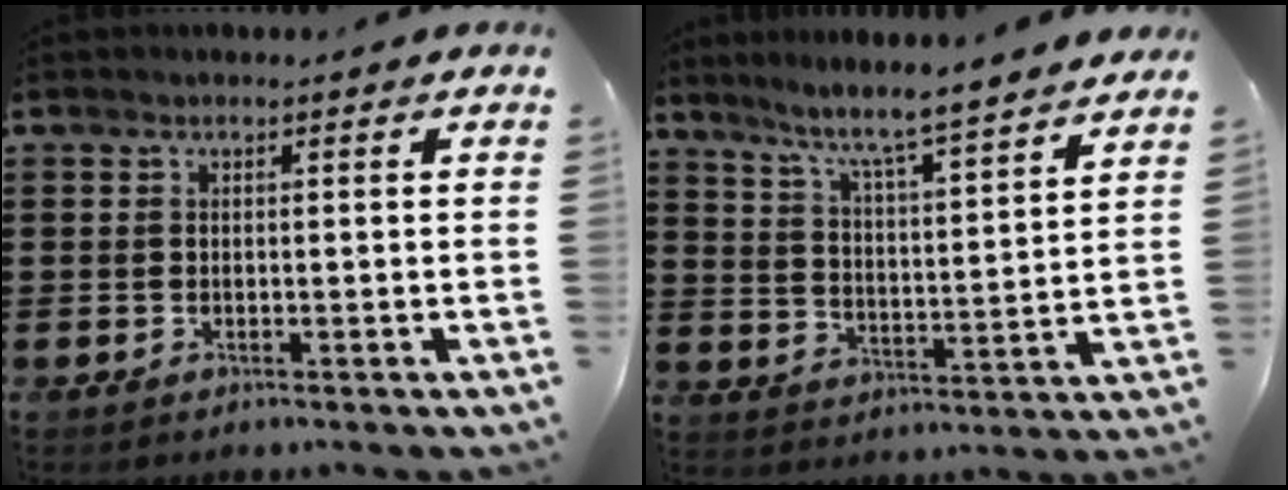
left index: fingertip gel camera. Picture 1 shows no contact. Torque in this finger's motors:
{"motor_torque": [1.20, 0.94, 0.84, 0.21]}